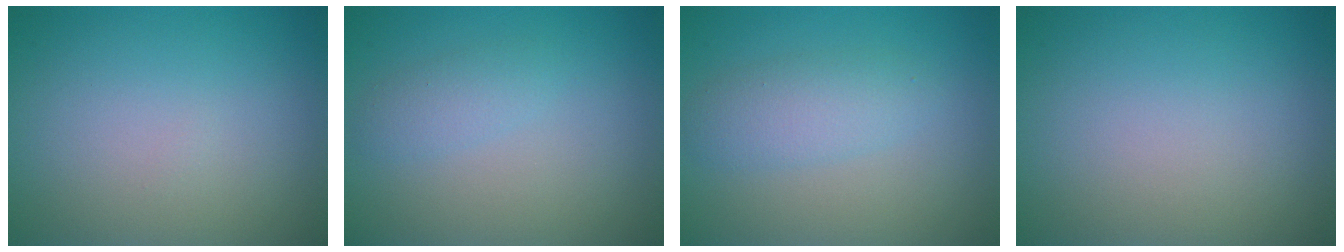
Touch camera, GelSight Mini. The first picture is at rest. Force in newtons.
{"total": 1.5, "press": 1.5, "slide": 0.1}
{"total": 2.8, "press": 2.8, "slide": 0.2}
{"total": 0.0}